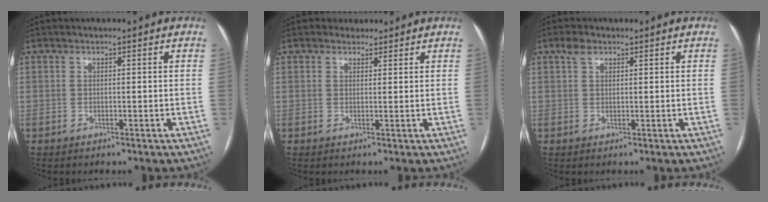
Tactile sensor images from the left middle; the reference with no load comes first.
{"total": 2.0, "force": [1.6, 1.2, -0.1], "torque": [0.003, 0.007, 0.021]}
{"total": 1.9, "force": [1.2, 0.9, 1.0], "torque": [-0.026, 0.011, 0.025]}